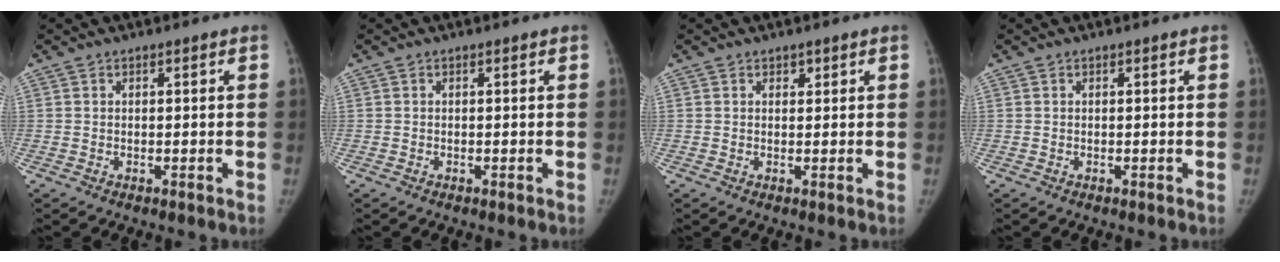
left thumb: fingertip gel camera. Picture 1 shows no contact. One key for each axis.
{"total": 0.0}
{"total": 1.0, "fx": 0.7, "fy": 0.6, "fz": 0.3, "tx": 0.004, "ty": -0.005, "tz": 0.009}
{"total": 0.0}